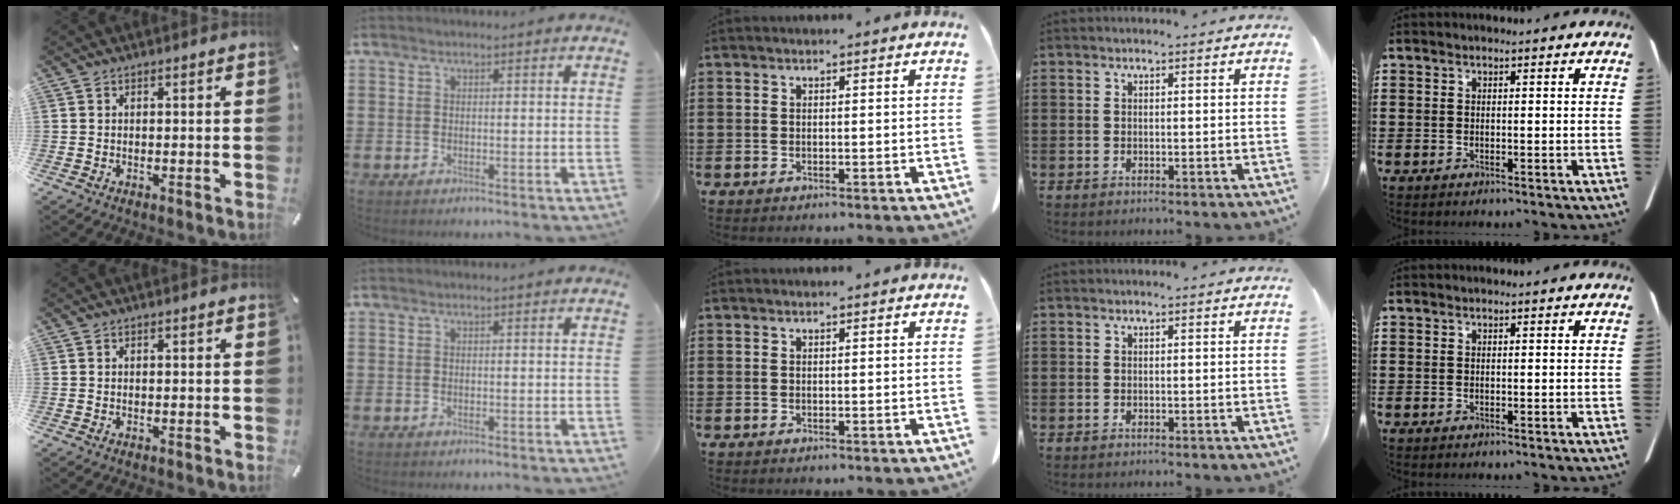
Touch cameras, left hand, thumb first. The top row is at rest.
{}